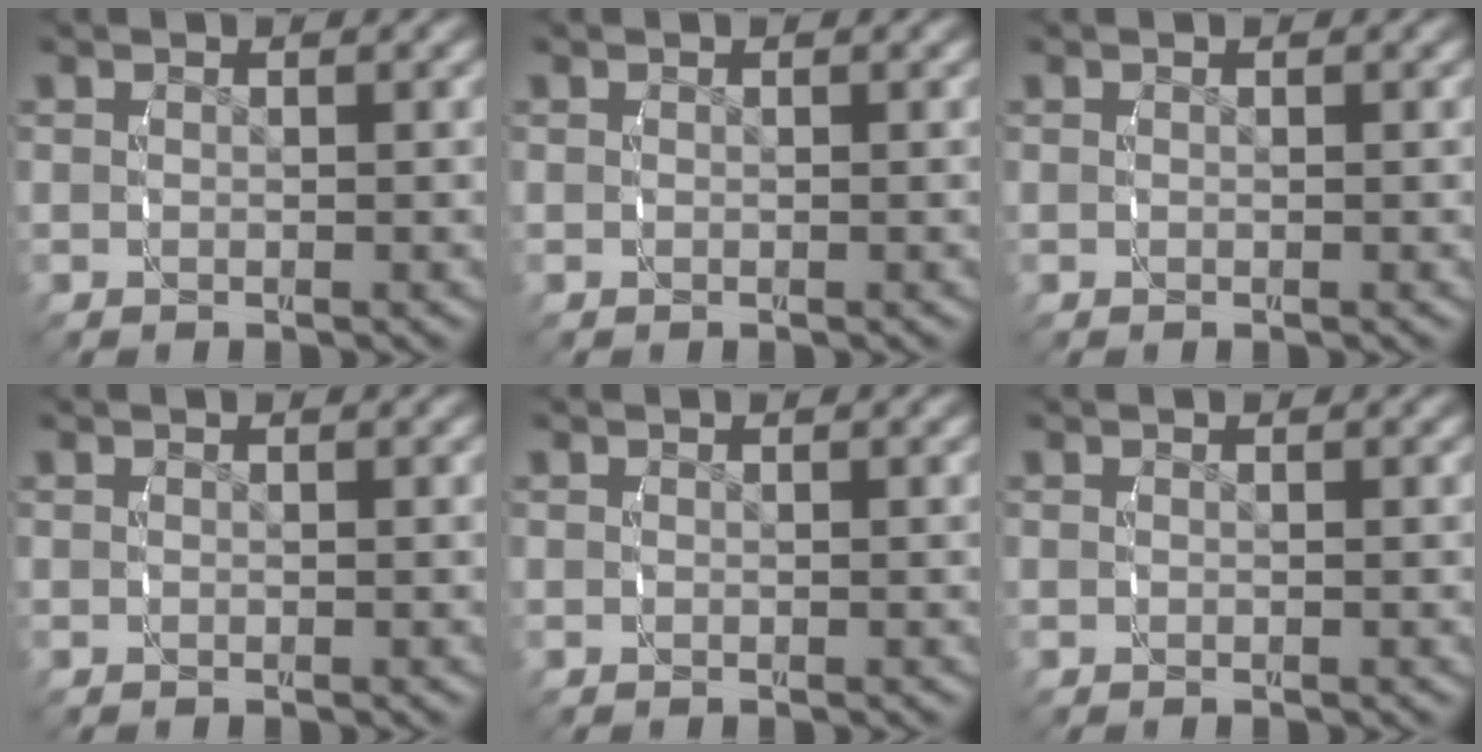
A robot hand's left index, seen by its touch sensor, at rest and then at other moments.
{"total": 0.0}
{"total": 0.0}
{"total": 0.0}
{"total": 0.0}
{"total": 0.0}